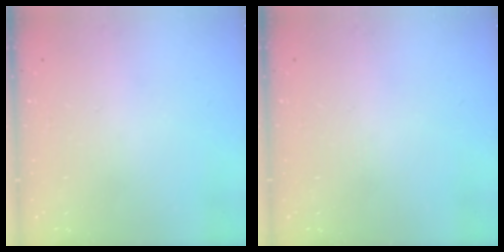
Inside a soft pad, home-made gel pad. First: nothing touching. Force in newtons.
{"total": 0.0}